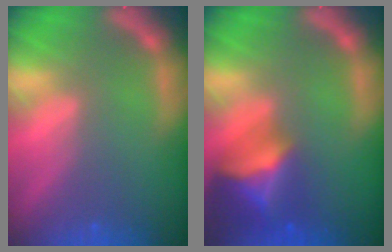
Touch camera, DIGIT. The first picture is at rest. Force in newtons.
{"total": 7.5}